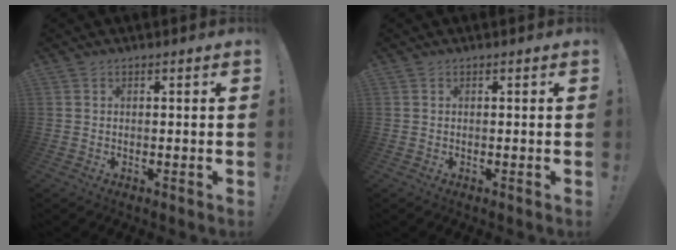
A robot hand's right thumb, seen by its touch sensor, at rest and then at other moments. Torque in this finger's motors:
{"motor_torque": [-0.03, 0.03, -0.05, 0.06, 0.00]}